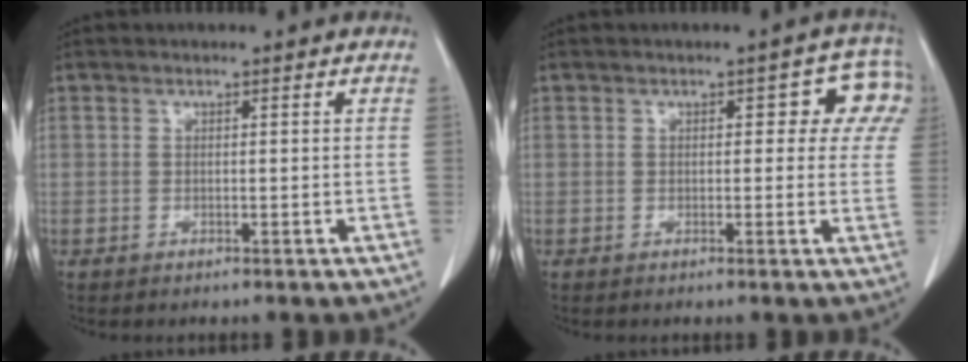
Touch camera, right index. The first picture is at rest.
{"total": 5.7, "force": [1.9, 3.3, 4.2], "torque": [-0.020, 0.025, 0.015]}